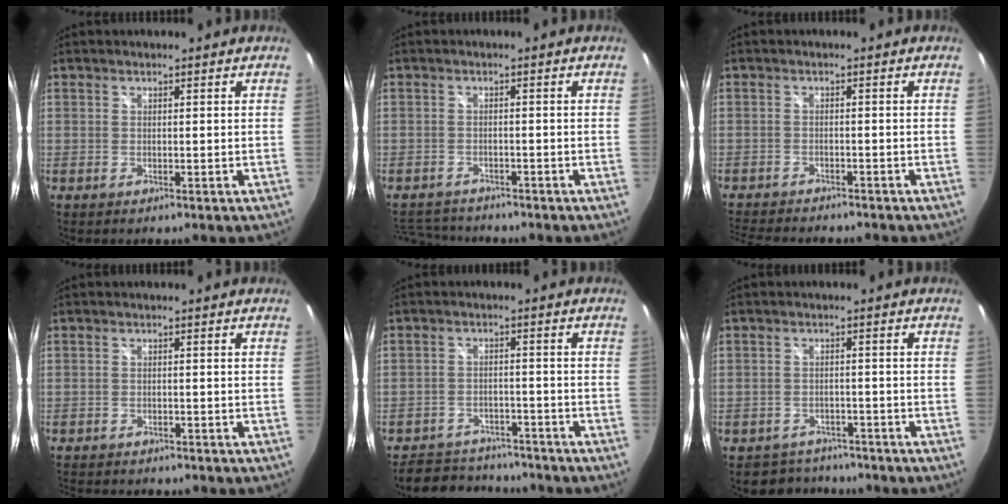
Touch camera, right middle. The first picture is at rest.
{"total": 6.6, "force": [-6.0, 2.4, 1.3], "torque": [-0.044, 0.002, -0.096]}
{"total": 8.6, "force": [-7.9, 1.9, 2.8], "torque": [-0.077, -0.013, -0.127]}
{"total": 5.7, "force": [-5.2, 1.6, 1.7], "torque": [-0.042, -0.011, -0.078]}
{"total": 11.9, "force": [-10.6, 4.3, 3.3], "torque": [-0.082, 0.012, -0.148]}
{"total": 5.3, "force": [-4.7, 2.5, -0.2], "torque": [-0.006, 0.017, -0.072]}